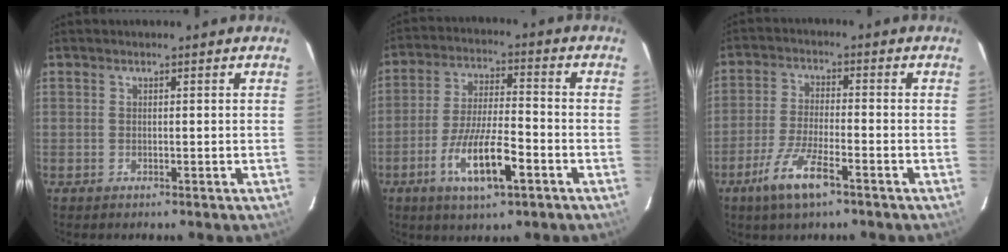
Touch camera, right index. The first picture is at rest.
{"total": 11.8, "force": [-5.5, 2.9, 10.0], "torque": [-0.199, -0.011, -0.096]}
{"total": 8.7, "force": [-5.3, 1.9, 6.7], "torque": [-0.147, -0.010, -0.102]}